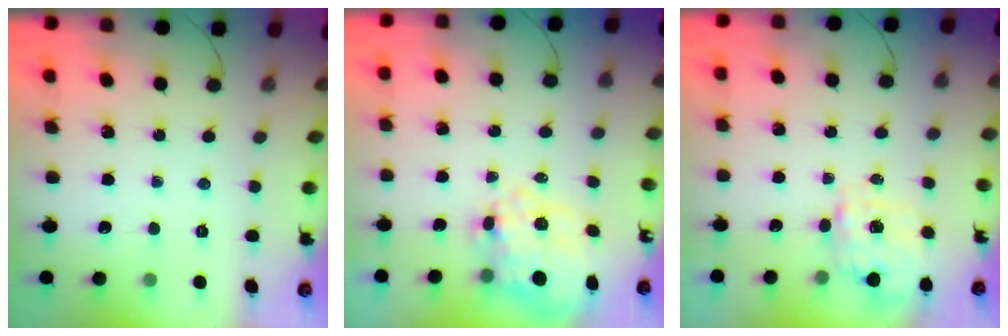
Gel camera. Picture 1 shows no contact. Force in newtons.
{"total": 13.3, "press": 13.0, "slide": 2.6}
{"total": 4.0, "press": 3.9, "slide": 0.8}